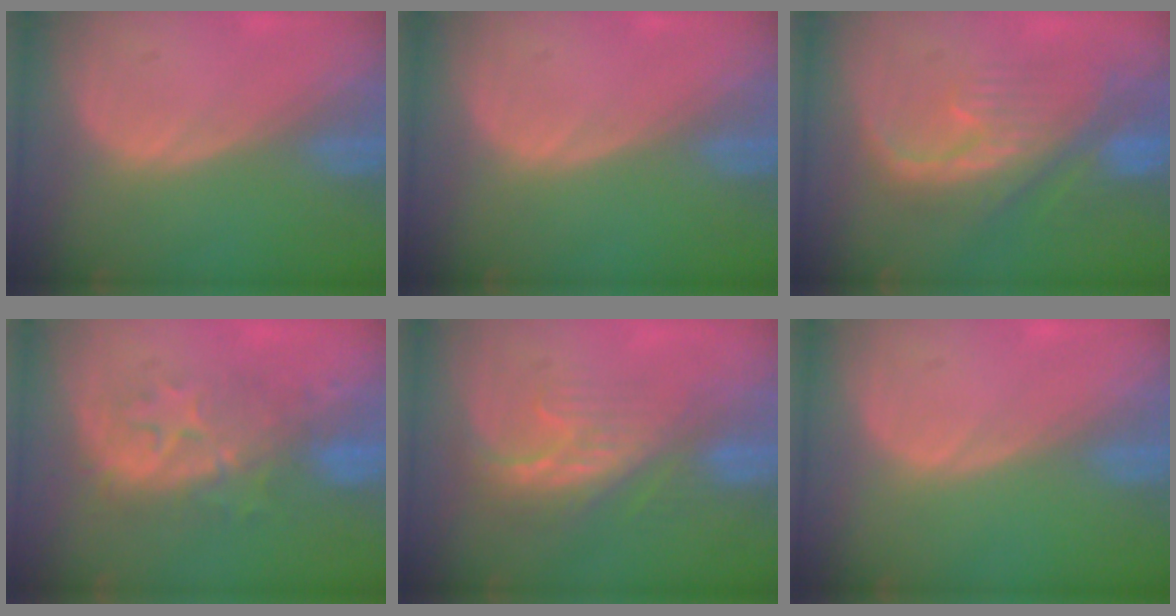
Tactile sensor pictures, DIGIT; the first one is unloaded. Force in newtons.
{"total": 0.0}
{"total": 9.4, "press": 9.0, "slide": 2.7}
{"total": 8.1, "press": 8.1, "slide": 0.9}
{"total": 8.7, "press": 7.4, "slide": 4.6}
{"total": 0.0}